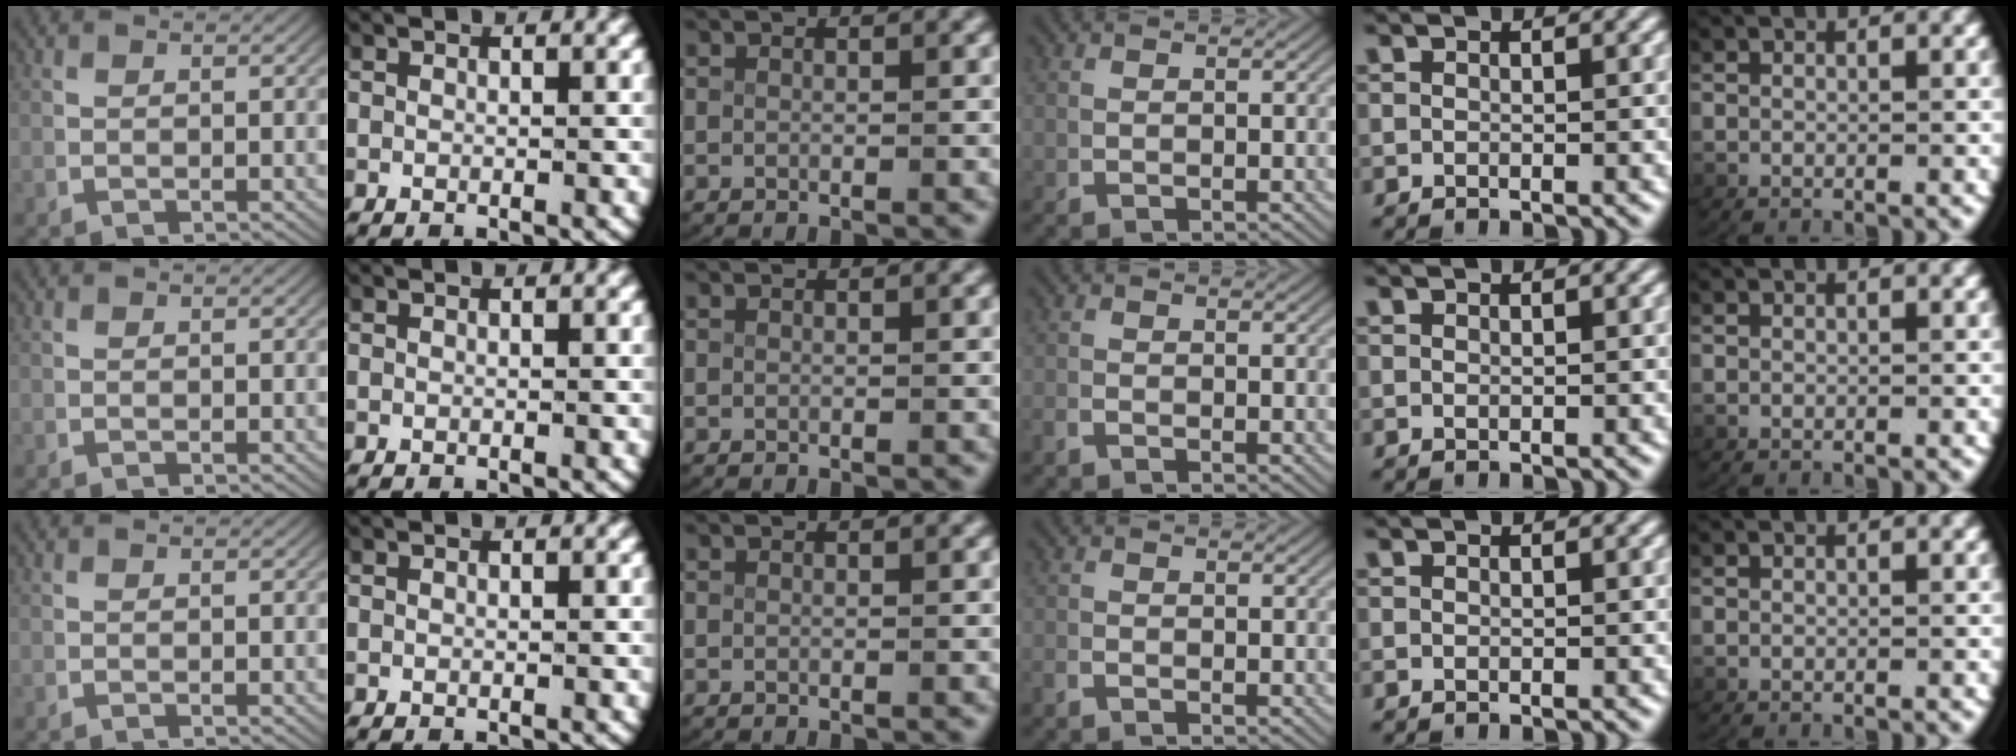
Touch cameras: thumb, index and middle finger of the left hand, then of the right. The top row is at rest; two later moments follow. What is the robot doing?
{"motion": "lift_and_place", "object": "paper"}